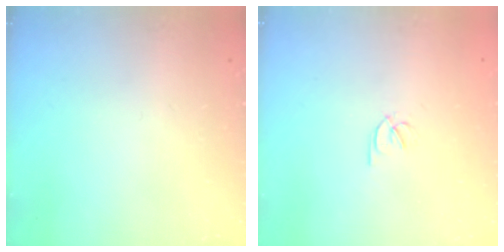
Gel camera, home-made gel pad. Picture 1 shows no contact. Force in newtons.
{"total": 1.8, "press": 1.7, "slide": 0.5}